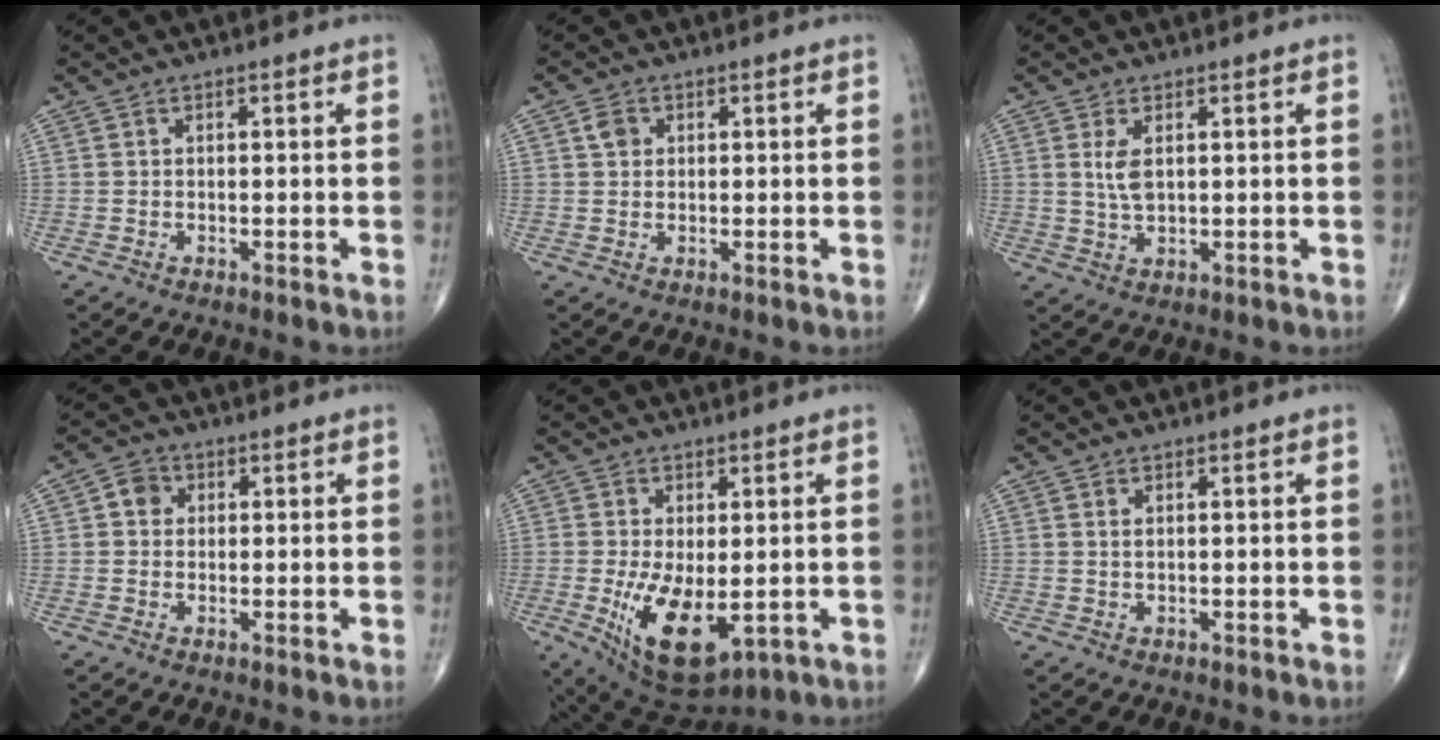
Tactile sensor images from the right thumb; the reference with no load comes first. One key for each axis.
{"total": 2.3, "fx": 0.7, "fy": 1.9, "fz": 1.1, "tx": -0.014, "ty": 0.001, "tz": 0.012}
{"total": 3.8, "fx": 1.1, "fy": 1.7, "fz": 3.2, "tx": -0.066, "ty": -0.007, "tz": 0.028}
{"total": 3.3, "fx": 0.7, "fy": 2.9, "fz": 1.4, "tx": -0.007, "ty": 0.004, "tz": 0.006}
{"total": 12.2, "fx": -2.5, "fy": 5.8, "fz": 10.5, "tx": -0.174, "ty": -0.023, "tz": -0.021}
{"total": 0.8, "fx": 0.4, "fy": 0.3, "fz": 0.6, "tx": -0.014, "ty": 0.001, "tz": 0.010}